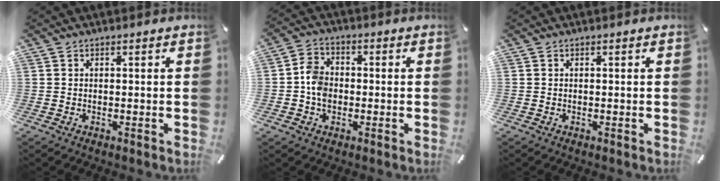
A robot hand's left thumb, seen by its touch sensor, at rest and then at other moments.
{"total": 5.9, "force": [-1.1, 4.8, 3.3], "torque": [-0.072, 0.010, -0.020]}
{"total": 0.0}